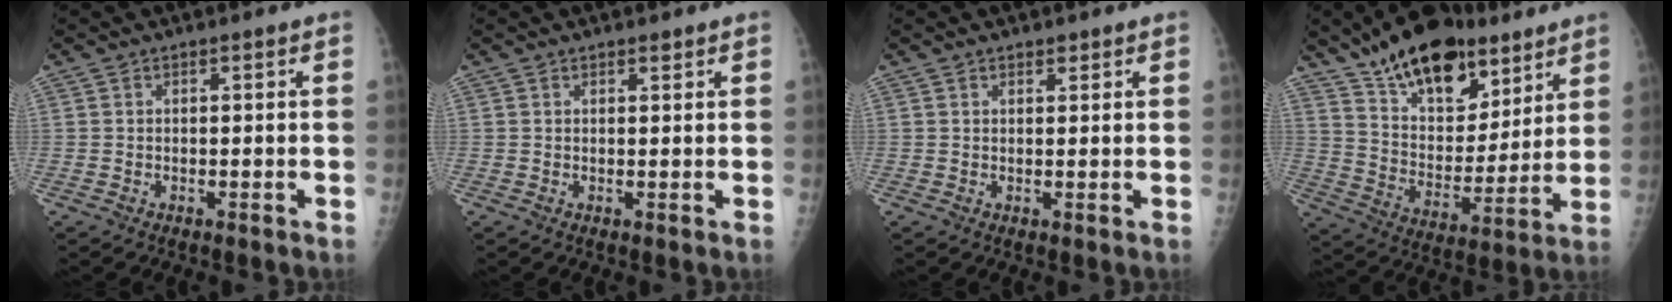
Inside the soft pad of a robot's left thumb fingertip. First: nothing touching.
{"total": 0.9, "force": [0.8, 0.4, 0.3], "torque": [-0.001, -0.006, 0.010]}
{"total": 1.3, "force": [1.0, 0.7, 0.4], "torque": [0.003, -0.006, 0.013]}
{"total": 22.1, "force": [14.9, 11.1, 12.0], "torque": [-0.156, -0.062, 0.251]}